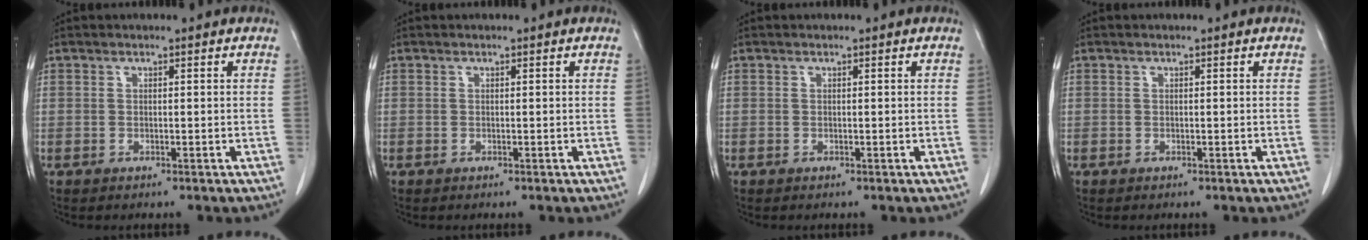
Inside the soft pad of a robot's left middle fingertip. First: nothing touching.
{"total": 0.0}
{"total": 0.0}
{"total": 0.0}